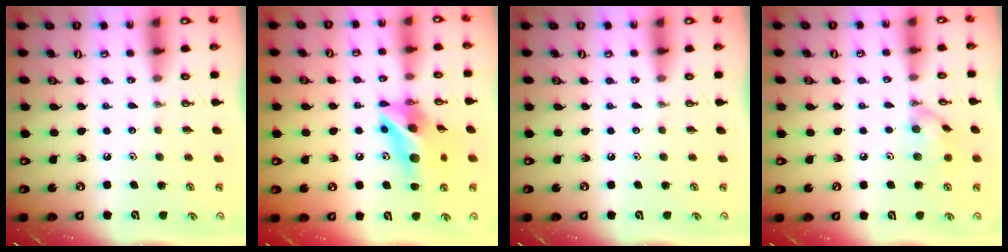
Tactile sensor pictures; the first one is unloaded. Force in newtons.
{"total": 12.8, "press": 12.8, "slide": 1.3}
{"total": 0.0}
{"total": 9.3, "press": 9.3, "slide": 0.7}